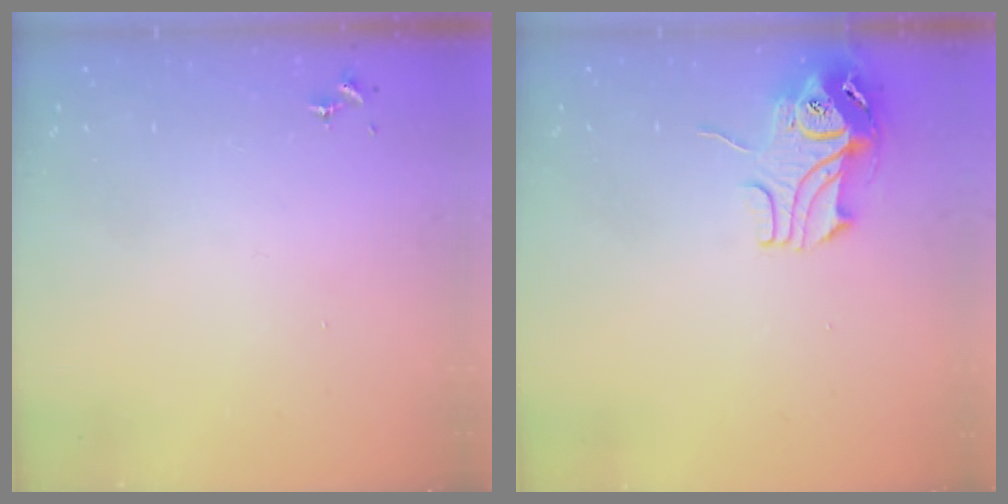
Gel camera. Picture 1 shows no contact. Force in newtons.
{"total": 10.9, "press": 10.9, "slide": 1.1}